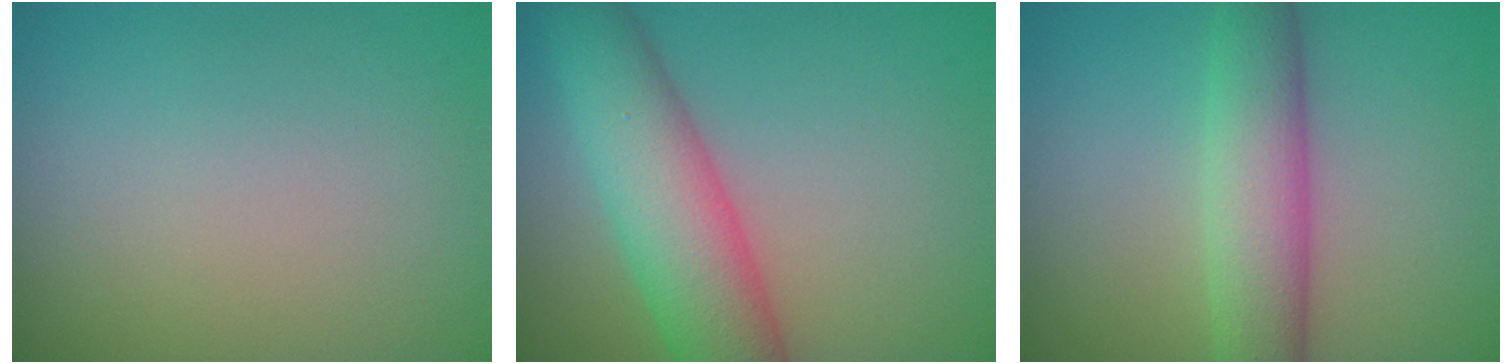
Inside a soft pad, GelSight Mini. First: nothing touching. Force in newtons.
{"total": 8.2, "press": 8.2, "slide": 0.3}
{"total": 5.6, "press": 5.6, "slide": 0.1}